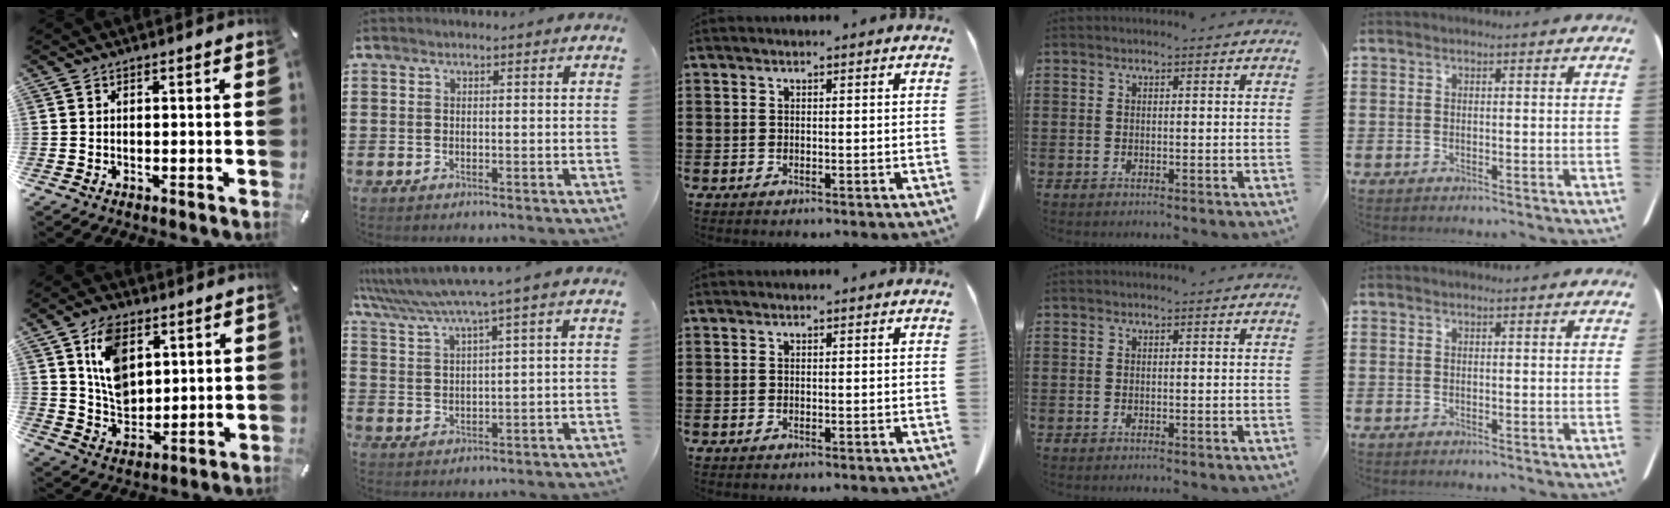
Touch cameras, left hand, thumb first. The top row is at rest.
{"thumb": {"total": 11.2, "force": [4.7, 7.8, 6.6], "torque": [-0.121, -0.005, 0.088]}, "index": {"total": 4.7, "force": [3.4, -0.6, 3.2], "torque": [-0.073, -0.015, 0.055]}}